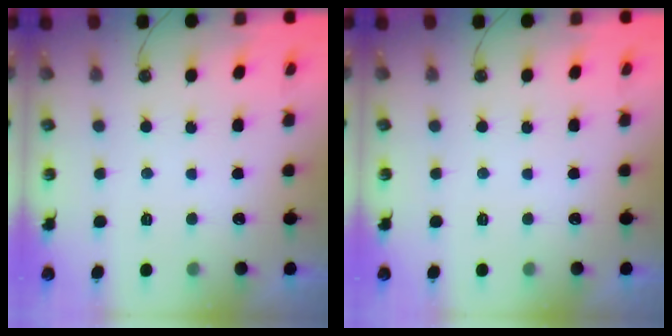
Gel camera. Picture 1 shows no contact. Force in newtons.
{"total": 0.0}